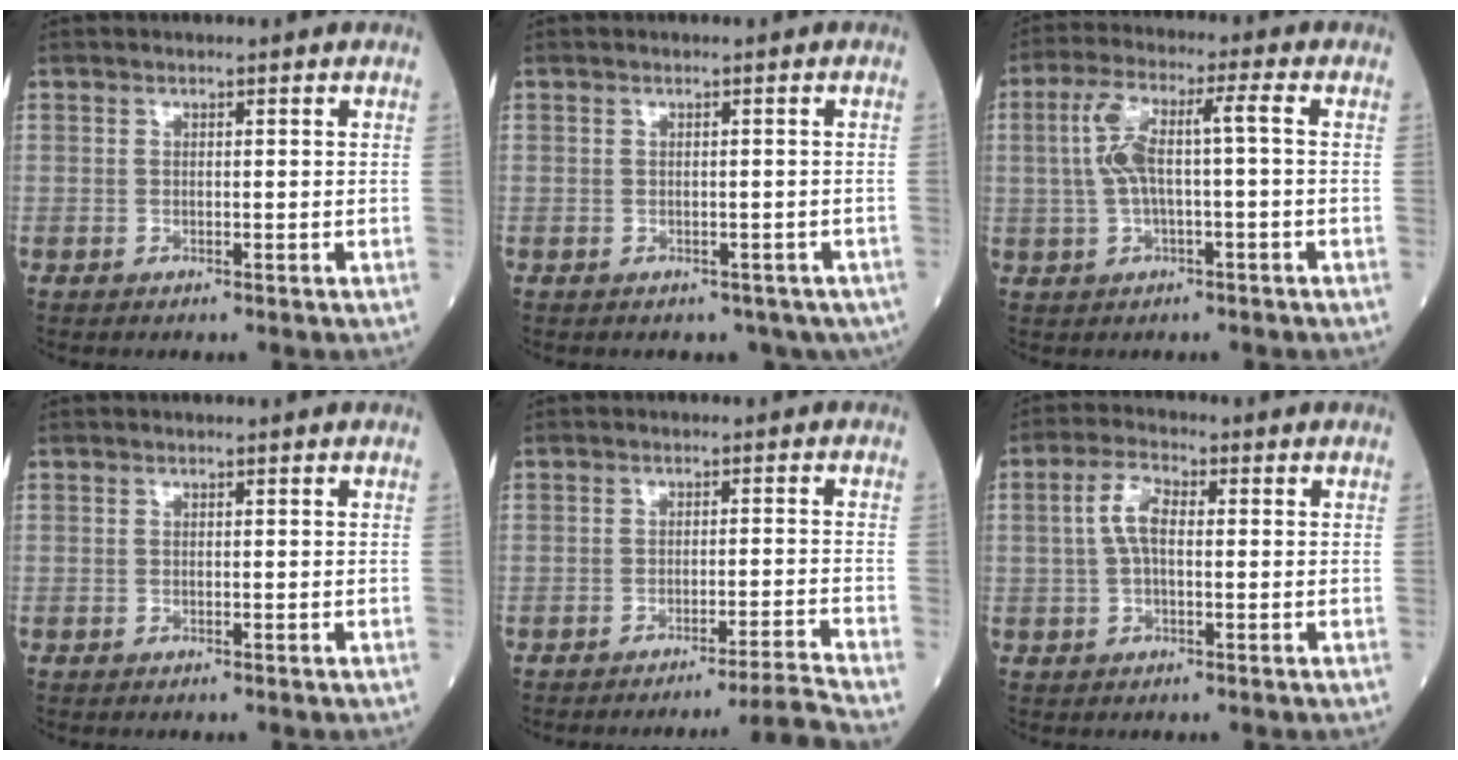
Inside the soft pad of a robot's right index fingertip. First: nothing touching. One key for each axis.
{"total": 5.8, "fx": -3.9, "fy": 3.9, "fz": 1.8, "tx": -0.012, "ty": 0.004, "tz": -0.039}
{"total": 8.1, "fx": 0.4, "fy": 1.6, "fz": 8.0, "tx": -0.173, "ty": 0.033, "tz": 0.008}
{"total": 0.0}
{"total": 7.2, "fx": -6.1, "fy": -3.7, "fz": 1.0, "tx": -0.001, "ty": -0.001, "tz": -0.089}
{"total": 4.7, "fx": 0.4, "fy": 2.0, "fz": 4.3, "tx": -0.096, "ty": 0.016, "tz": 0.007}